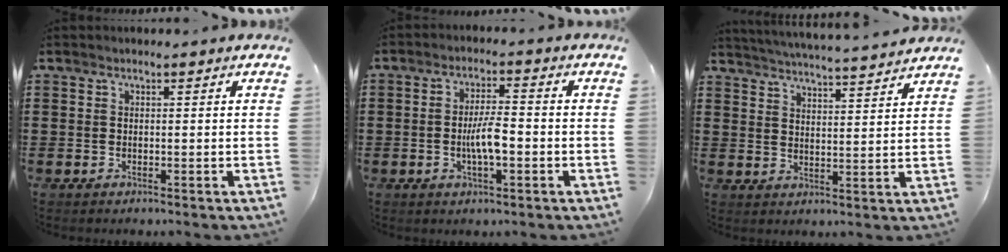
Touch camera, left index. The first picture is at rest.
{"total": 5.4, "force": [-1.2, 1.5, 5.0], "torque": [-0.095, 0.008, -0.025]}
{"total": 4.1, "force": [4.1, -0.7, 0.3], "torque": [-0.025, -0.032, 0.067]}